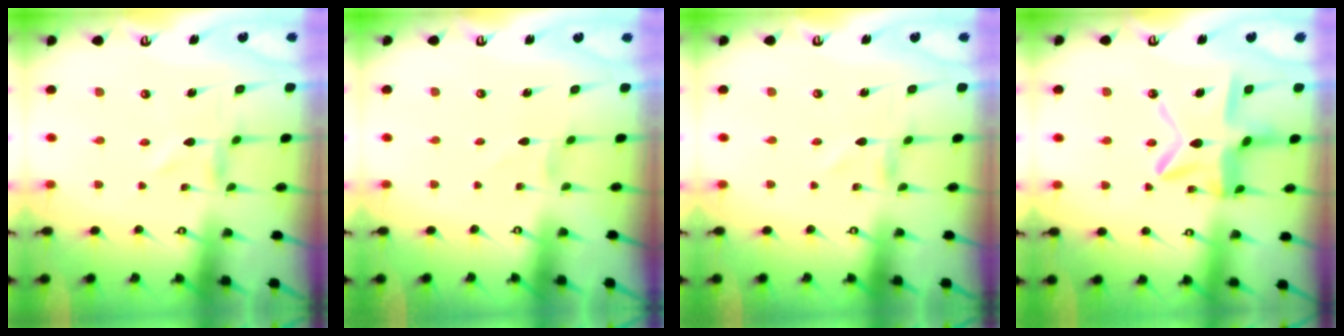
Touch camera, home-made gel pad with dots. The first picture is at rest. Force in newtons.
{"total": 0.6, "press": 0.6, "slide": 0.2}
{"total": 0.0}
{"total": 14.4, "press": 14.3, "slide": 1.3}